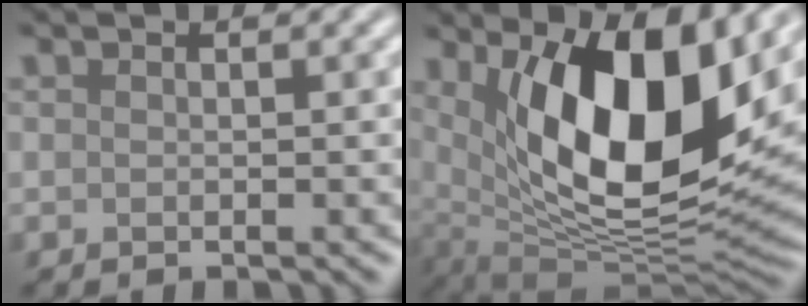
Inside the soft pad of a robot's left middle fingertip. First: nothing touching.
{"total": 13.6, "force": [4.3, 5.9, 11.5], "torque": [-0.178, -0.020, 0.076]}